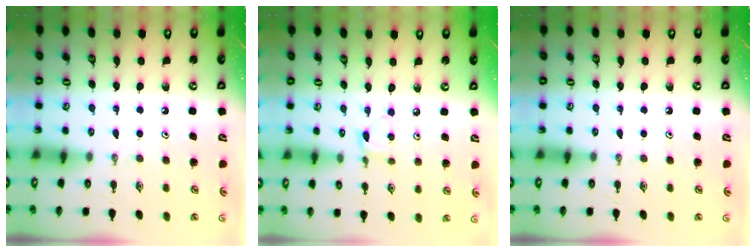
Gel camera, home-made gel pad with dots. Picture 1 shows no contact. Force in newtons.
{"total": 2.8, "press": 2.8, "slide": 0.3}
{"total": 0.0}